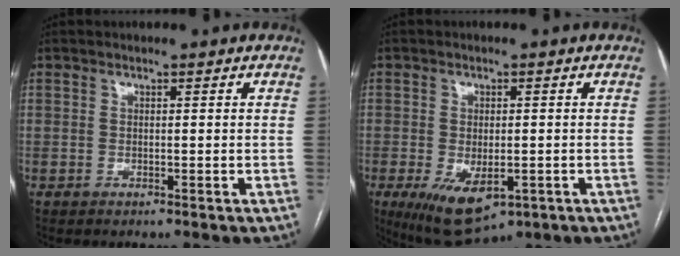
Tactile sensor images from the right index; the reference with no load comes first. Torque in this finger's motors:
{"motor_torque": [1.46, -0.68, 0.50, 0.12]}